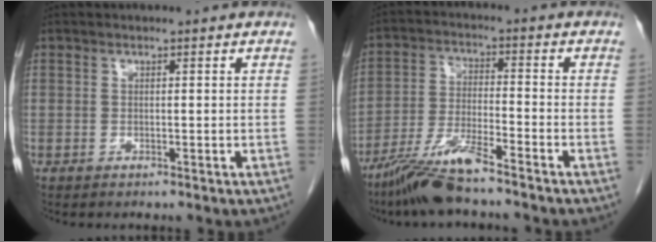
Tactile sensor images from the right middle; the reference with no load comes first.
{"total": 8.7, "force": [-6.9, 0.1, 5.3], "torque": [-0.108, -0.026, -0.134]}